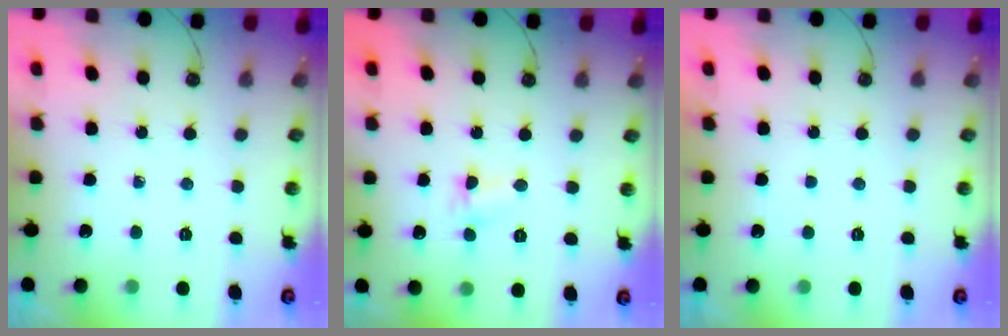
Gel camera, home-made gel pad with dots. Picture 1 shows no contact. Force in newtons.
{"total": 2.8, "press": 2.6, "slide": 1.0}
{"total": 0.0}